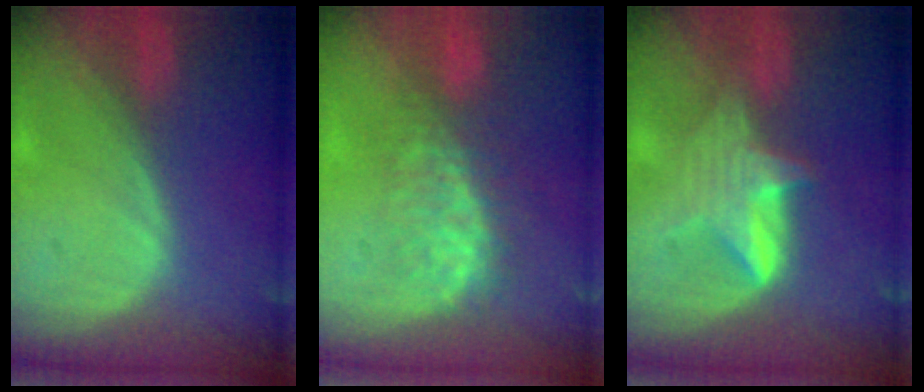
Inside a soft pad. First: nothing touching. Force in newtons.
{"total": 7.6, "press": 7.3, "slide": 1.9}
{"total": 6.1, "press": 5.7, "slide": 2.1}